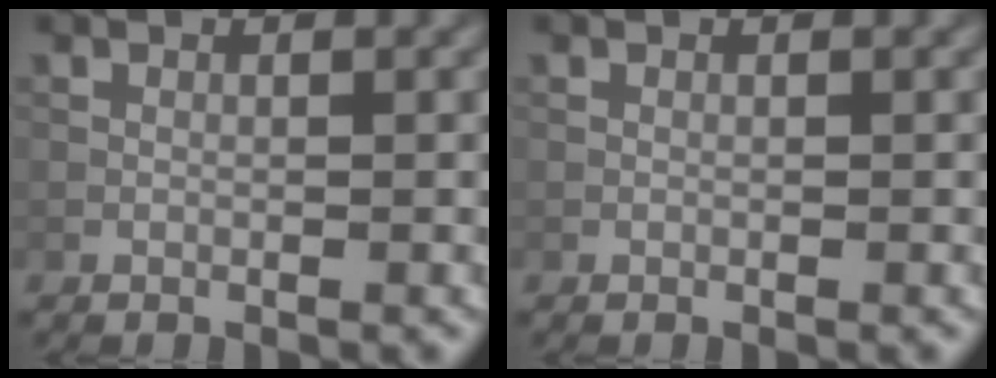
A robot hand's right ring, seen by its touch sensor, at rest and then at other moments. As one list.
[{"total": 0.0}]